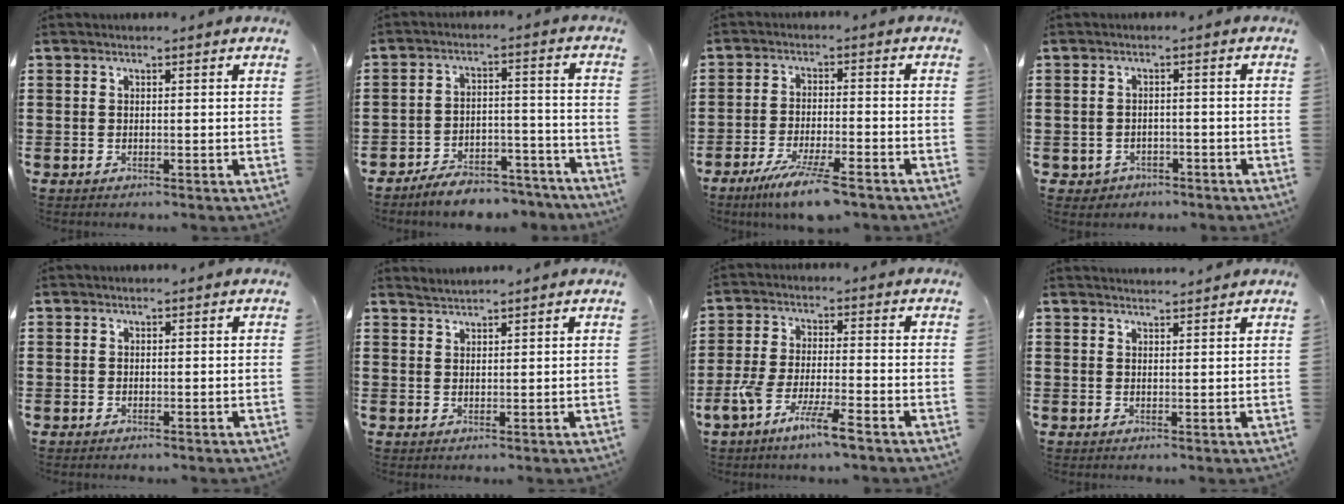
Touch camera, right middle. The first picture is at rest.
{"total": 5.9, "force": [-5.7, 0.8, 1.3], "torque": [-0.016, 0.016, -0.110]}
{"total": 7.1, "force": [-5.3, 0.5, 4.7], "torque": [-0.097, -0.015, -0.098]}
{"total": 1.4, "force": [-1.2, 0.8, -0.1], "torque": [-0.005, 0.002, -0.028]}
{"total": 0.0}
{"total": 1.3, "force": [1.3, -0.1, -0.2], "torque": [0.000, 0.001, 0.026]}
{"total": 7.2, "force": [-5.0, 0.6, 5.1], "torque": [-0.114, -0.014, -0.097]}
{"total": 1.7, "force": [1.7, 0.0, 0.0], "torque": [-0.005, 0.002, 0.032]}